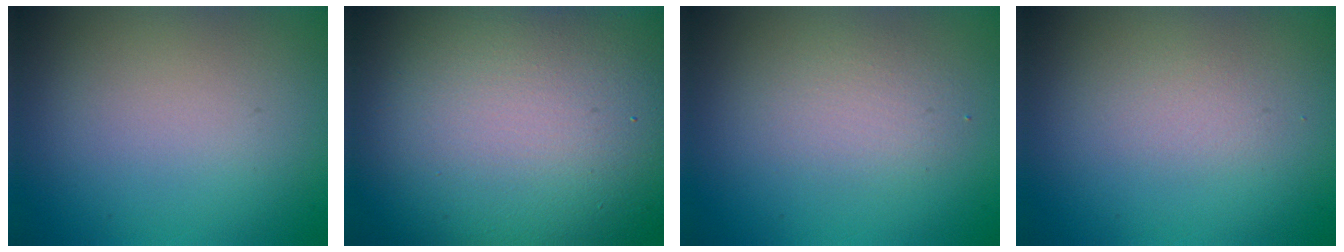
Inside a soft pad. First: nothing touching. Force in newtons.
{"total": 21.0, "press": 21.0, "slide": 1.0}
{"total": 2.0, "press": 2.0, "slide": 0.1}
{"total": 0.9, "press": 0.9, "slide": 0.1}